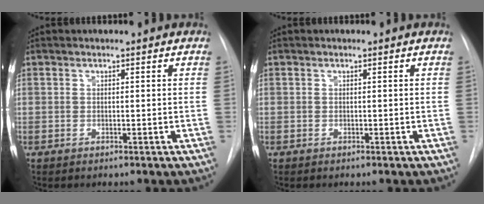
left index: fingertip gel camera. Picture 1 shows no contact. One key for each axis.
{"total": 0.0}